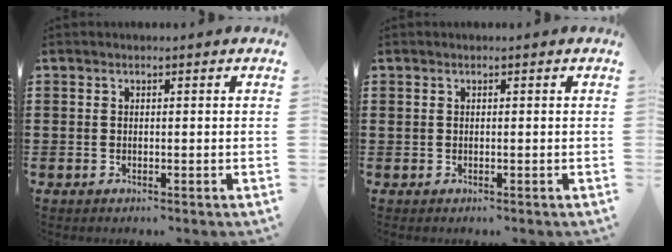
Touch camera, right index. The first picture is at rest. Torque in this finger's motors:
{"motor_torque": [0.30, 0.29, 0.09, 0.04]}